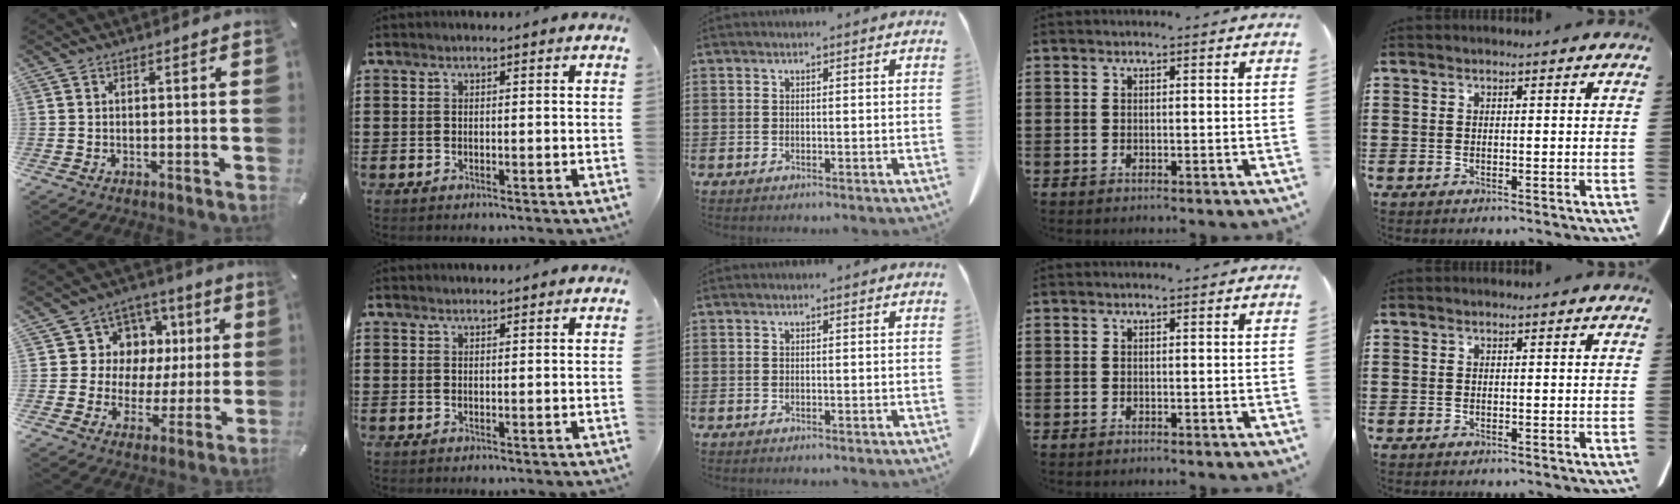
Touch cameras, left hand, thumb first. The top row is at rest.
{"thumb": {"total": 10.6, "force": [0.9, 10.5, 1.5], "torque": [-0.017, -0.014, 0.021]}, "index": {"total": 0.9, "force": [0.9, 0.1, 0.0], "torque": [-0.002, 0.000, 0.018]}}